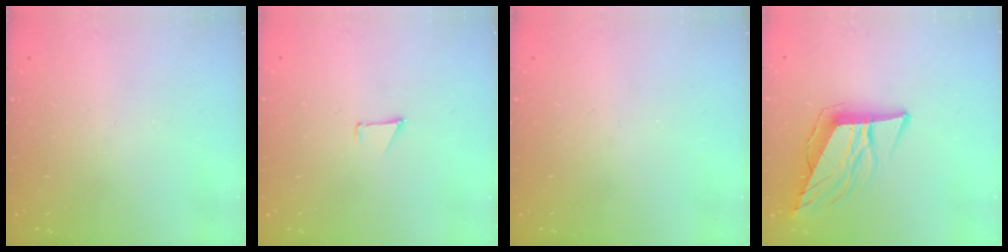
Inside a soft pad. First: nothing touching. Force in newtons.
{"total": 0.9, "press": 0.8, "slide": 0.1}
{"total": 0.0}
{"total": 12.4, "press": 11.9, "slide": 3.6}